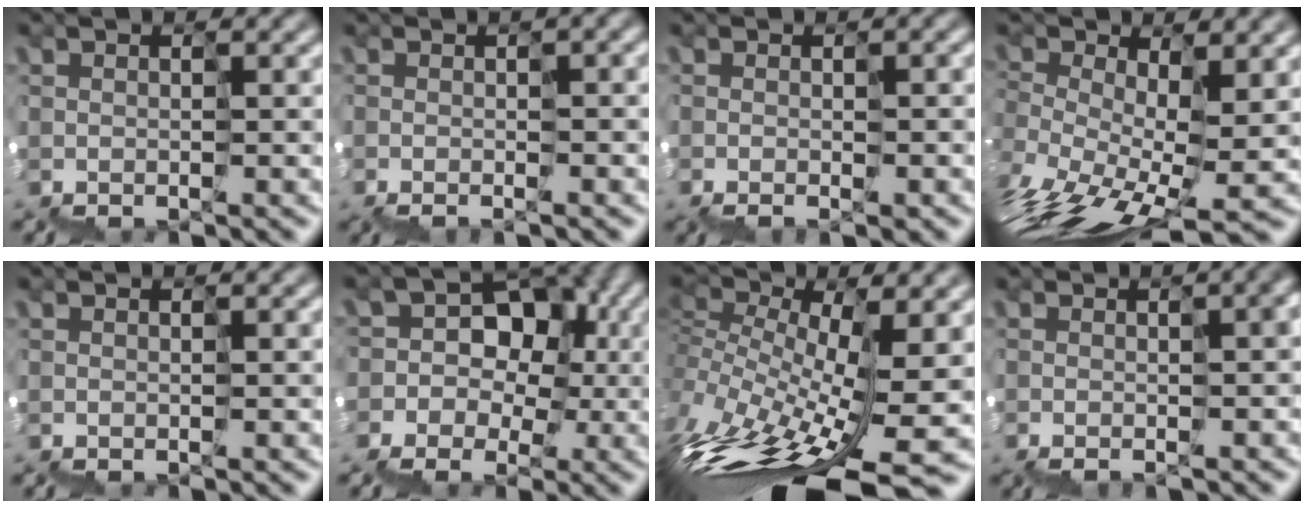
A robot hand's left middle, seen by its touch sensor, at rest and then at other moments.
{"total": 1.3, "force": [0.1, 0.4, 1.3], "torque": [0.011, 0.015, 0.002]}
{"total": 0.8, "force": [-0.4, 0.1, 0.7], "torque": [-0.007, 0.000, -0.002]}
{"total": 6.4, "force": [-3.0, 3.0, 4.8], "torque": [-0.125, -0.017, -0.059]}
{"total": 0.0}
{"total": 7.6, "force": [-1.3, 7.2, 1.9], "torque": [-0.020, 0.036, -0.060]}
{"total": 10.5, "force": [-4.3, 4.3, 8.6], "torque": [-0.209, -0.006, -0.072]}
{"total": 3.8, "force": [-0.2, 1.7, 3.4], "torque": [-0.009, 0.017, 0.007]}